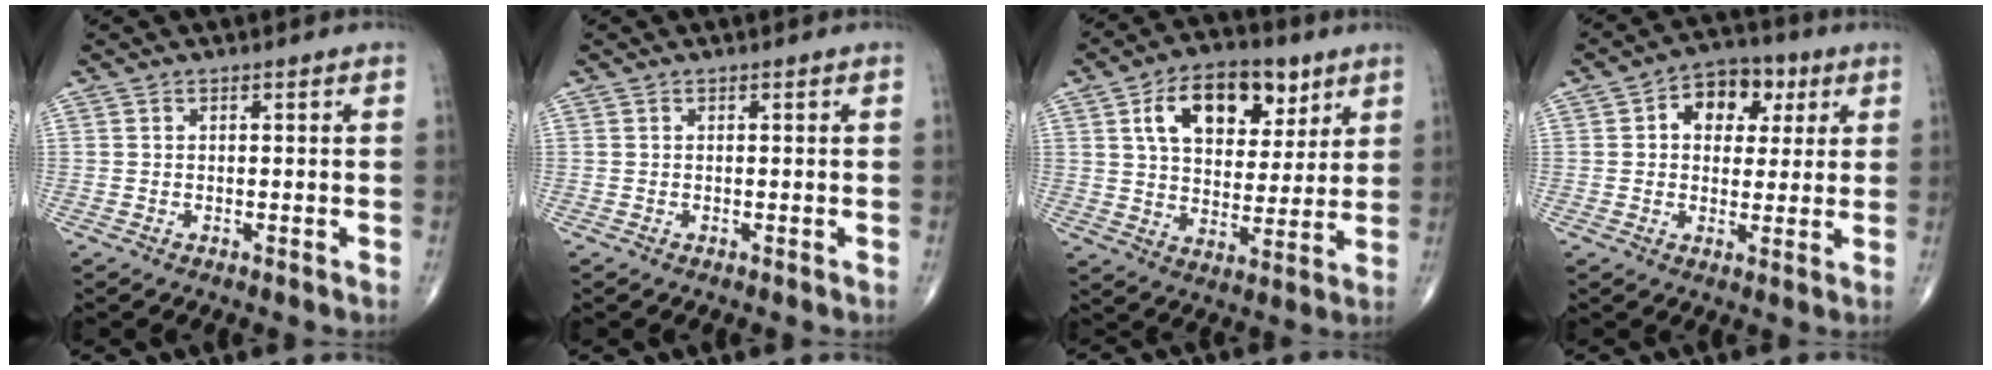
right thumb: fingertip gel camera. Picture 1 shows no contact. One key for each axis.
{"total": 0.0}
{"total": 16.3, "fx": 7.1, "fy": 9.9, "fz": 10.9, "tx": -0.132, "ty": -0.016, "tz": 0.120}
{"total": 9.8, "fx": 3.1, "fy": 7.1, "fz": 6.1, "tx": -0.048, "ty": 0.008, "tz": 0.041}